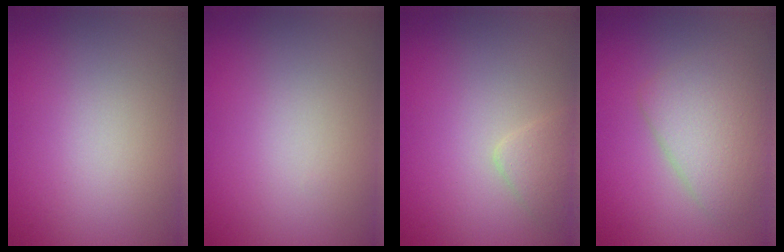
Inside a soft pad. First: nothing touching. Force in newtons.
{"total": 0.0}
{"total": 1.6, "press": 1.6, "slide": 0.1}
{"total": 4.4, "press": 4.4, "slide": 0.1}